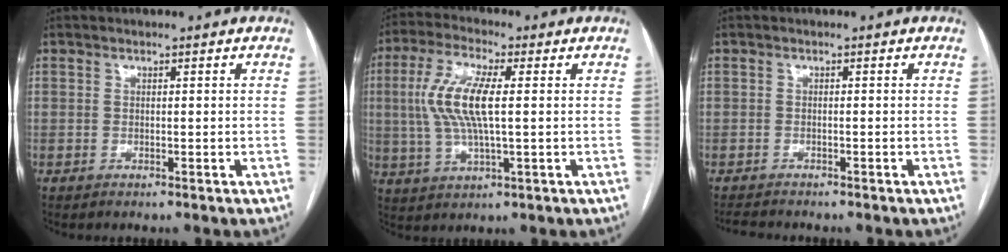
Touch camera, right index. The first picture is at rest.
{"total": 10.1, "force": [1.1, 2.2, 9.8], "torque": [-0.215, 0.008, 0.021]}
{"total": 2.1, "force": [-2.0, 0.6, 0.1], "torque": [-0.004, -0.006, -0.034]}